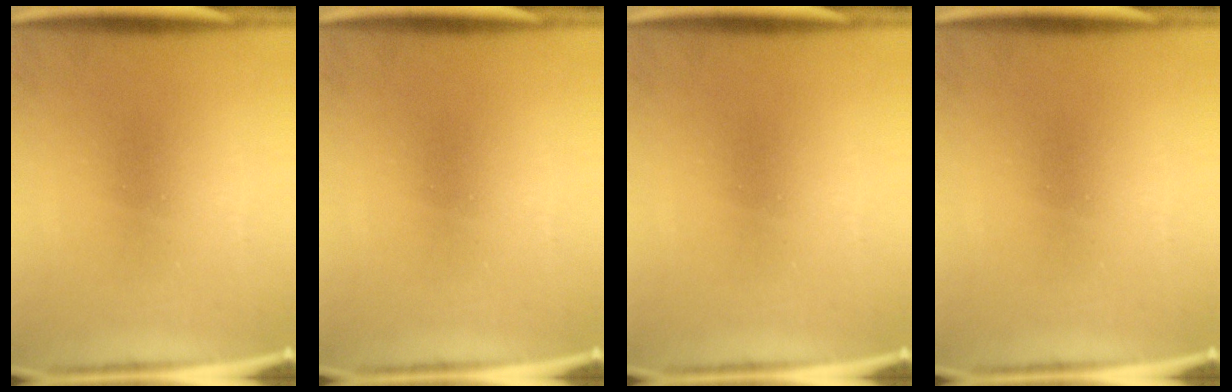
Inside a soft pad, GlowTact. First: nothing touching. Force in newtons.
{"total": 0.0}
{"total": 0.0}
{"total": 0.0}